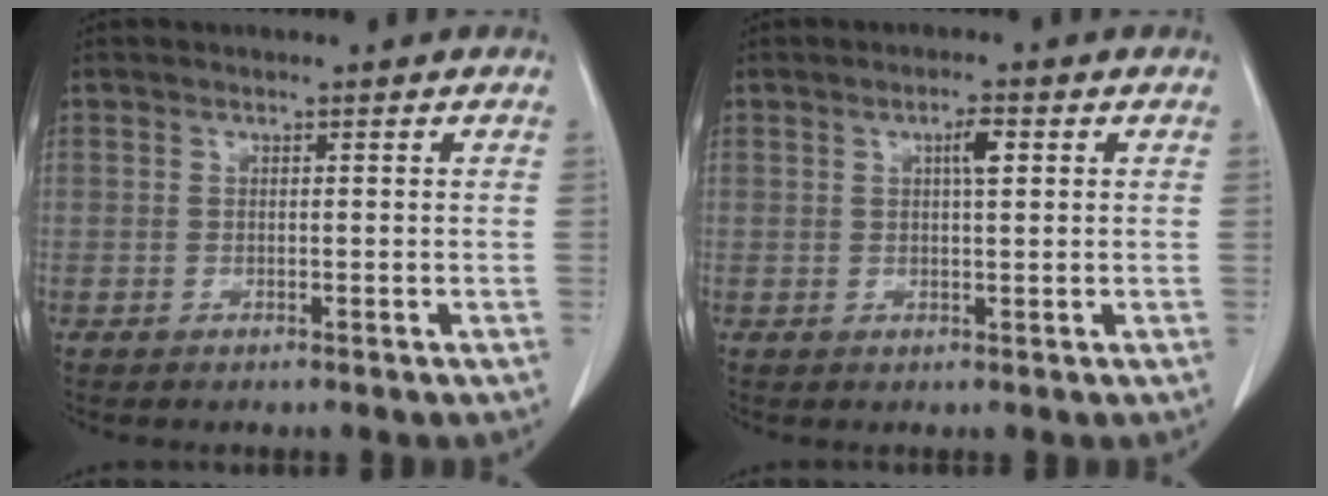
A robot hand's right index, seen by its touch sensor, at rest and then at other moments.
{"total": 2.7, "force": [0.9, 0.5, 2.5], "torque": [-0.044, 0.002, 0.014]}